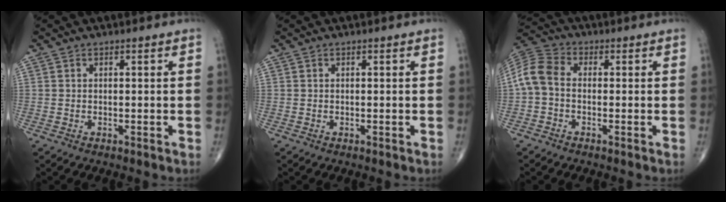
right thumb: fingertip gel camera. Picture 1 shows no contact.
{"total": 0.0}
{"total": 7.1, "force": [-0.7, 4.7, 5.2], "torque": [-0.105, 0.020, -0.030]}